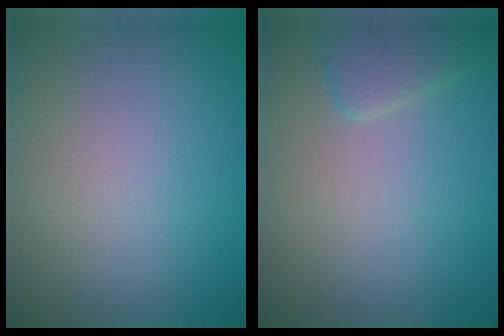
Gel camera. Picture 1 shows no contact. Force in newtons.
{"total": 2.1, "press": 2.1, "slide": 0.2}